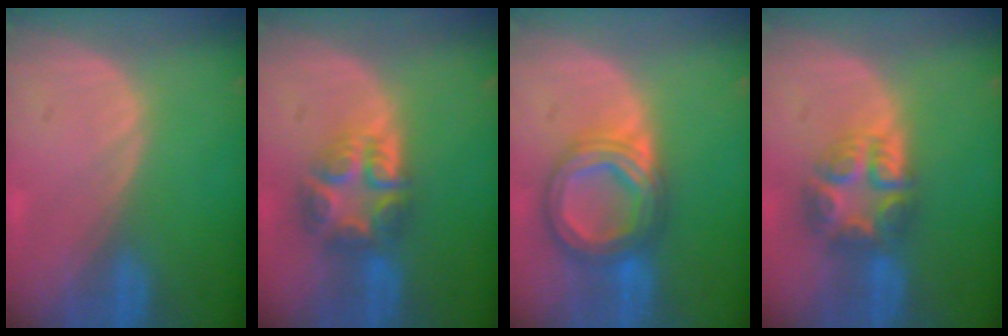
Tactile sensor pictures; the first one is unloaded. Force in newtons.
{"total": 7.6, "press": 6.6, "slide": 3.6}
{"total": 8.5, "press": 8.5, "slide": 0.6}
{"total": 7.7, "press": 6.7, "slide": 3.7}